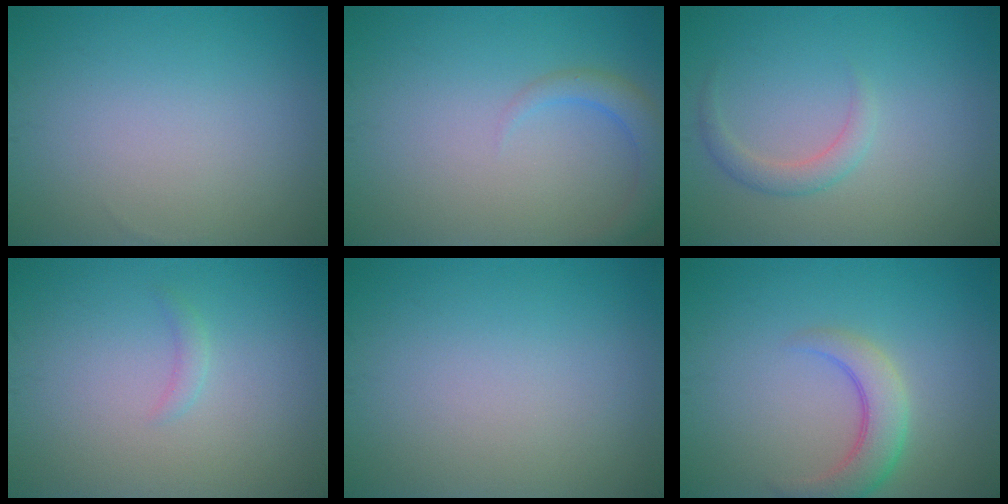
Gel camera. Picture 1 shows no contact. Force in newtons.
{"total": 2.4, "press": 2.4, "slide": 0.2}
{"total": 1.7, "press": 1.7, "slide": 0.1}
{"total": 0.8, "press": 0.8, "slide": 0.1}
{"total": 0.0}
{"total": 3.7, "press": 3.7, "slide": 0.3}